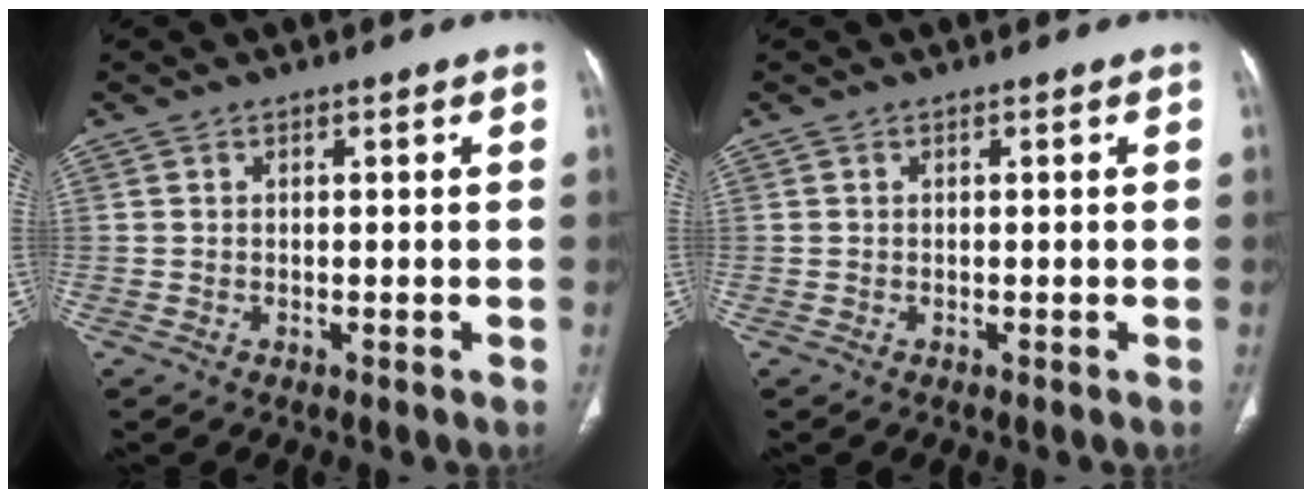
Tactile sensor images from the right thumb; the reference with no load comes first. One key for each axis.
{"total": 0.0}